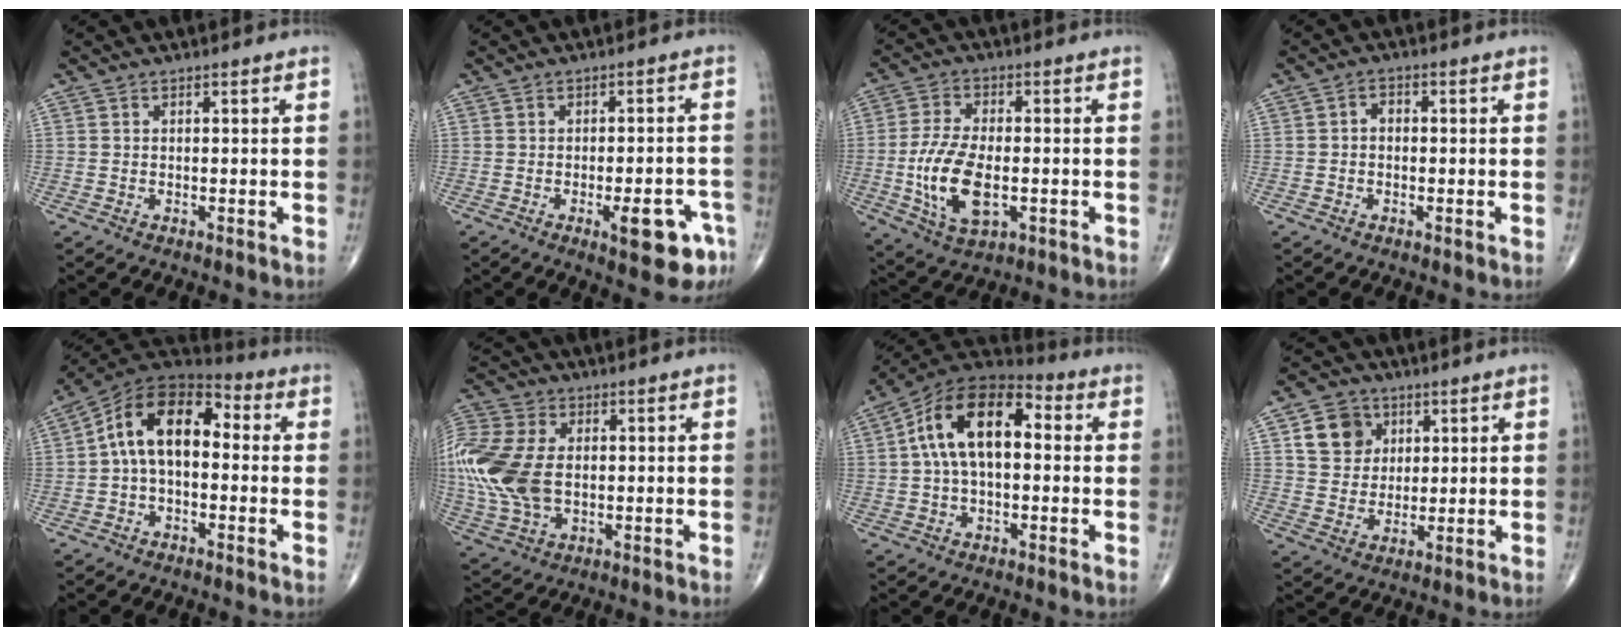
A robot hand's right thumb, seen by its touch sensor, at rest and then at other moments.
{"total": 9.0, "force": [-4.3, 3.1, 7.3], "torque": [-0.076, 0.017, -0.048]}
{"total": 12.4, "force": [-2.2, 6.2, 10.6], "torque": [-0.213, -0.002, -0.036]}
{"total": 2.0, "force": [-0.2, 1.4, 1.4], "torque": [-0.013, 0.010, -0.010]}
{"total": 13.4, "force": [0.5, 8.2, 10.7], "torque": [-0.155, 0.045, -0.007]}
{"total": 19.1, "force": [0.2, 12.6, 14.4], "torque": [-0.357, 0.000, 0.010]}
{"total": 15.8, "force": [2.0, 8.8, 13.0], "torque": [-0.219, 0.042, 0.022]}
{"total": 8.5, "force": [3.3, 7.2, 3.1], "torque": [-0.021, -0.009, 0.059]}